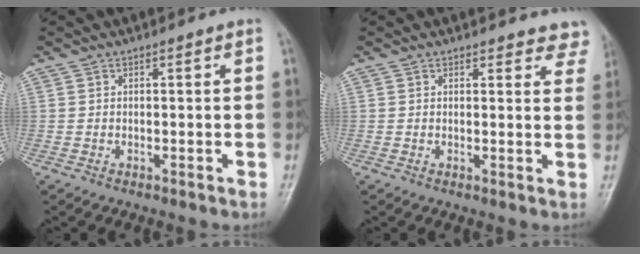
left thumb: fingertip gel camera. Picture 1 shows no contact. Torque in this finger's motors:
{"motor_torque": [-0.01, 0.07, -0.02, -0.08, 0.00]}